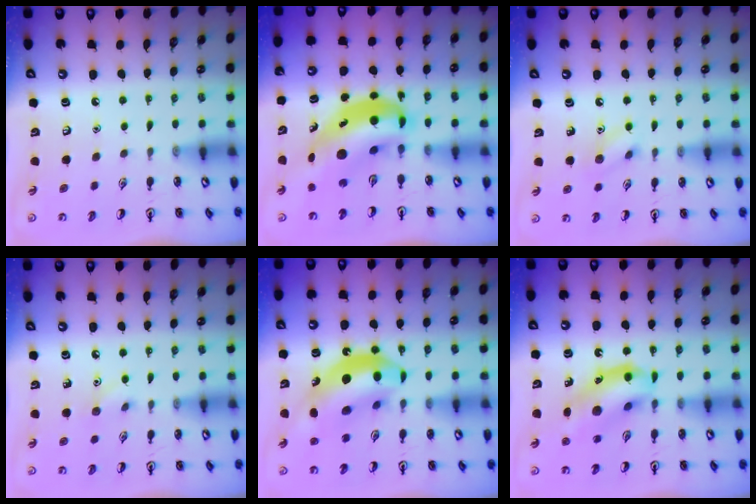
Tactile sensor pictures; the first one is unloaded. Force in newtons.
{"total": 10.1, "press": 9.6, "slide": 3.2}
{"total": 7.0, "press": 7.0, "slide": 0.8}
{"total": 5.6, "press": 5.4, "slide": 1.6}
{"total": 15.6, "press": 14.8, "slide": 4.7}
{"total": 14.2, "press": 13.7, "slide": 3.9}